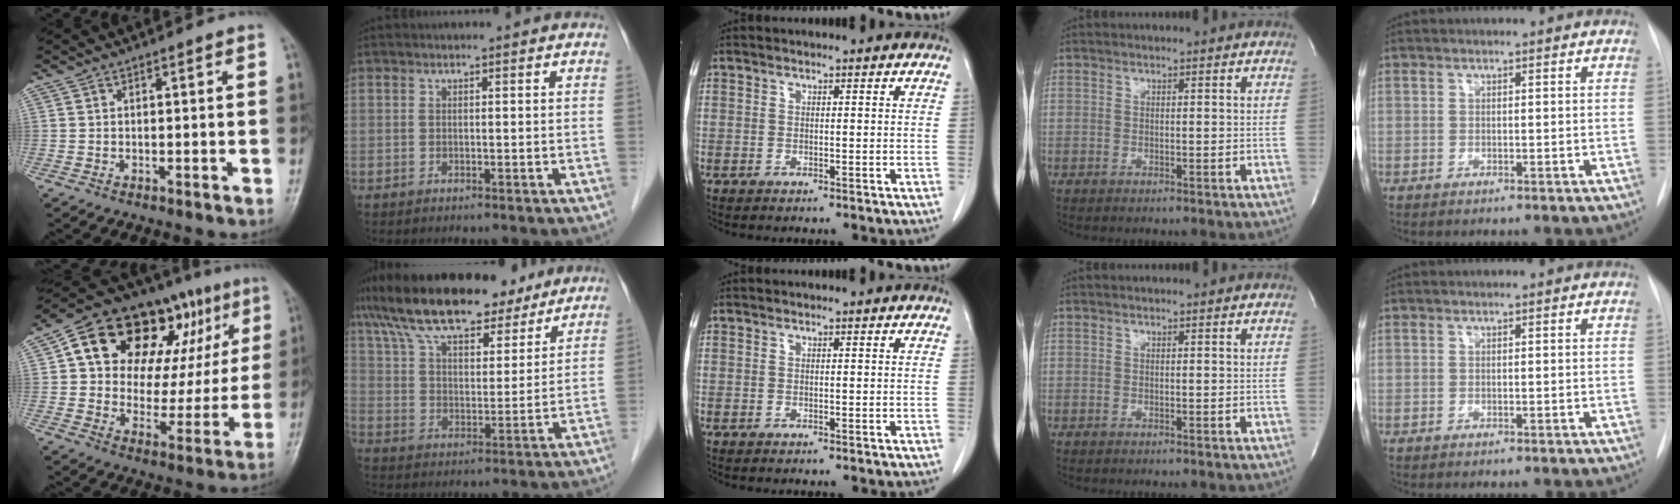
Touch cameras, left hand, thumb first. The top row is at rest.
{"thumb": {"total": 25.0, "force": [10.0, 14.8, 17.5], "torque": [-0.213, 0.022, 0.158]}, "index": {"total": 21.1, "force": [16.6, 7.2, 11.0], "torque": [-0.205, 0.054, 0.270]}}